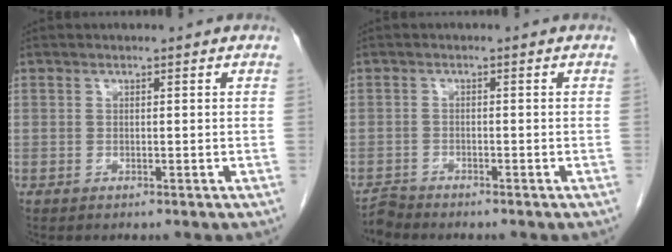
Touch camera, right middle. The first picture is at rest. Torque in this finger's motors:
{"motor_torque": [-0.08, 0.10, -0.06, -0.02]}